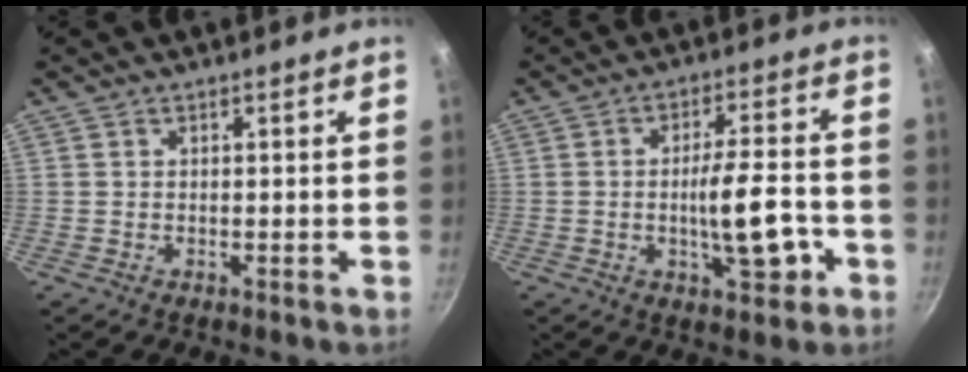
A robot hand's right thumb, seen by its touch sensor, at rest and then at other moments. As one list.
[{"total": 10.4, "force": [-2.9, 3.4, 9.4], "torque": [-0.126, 0.023, -0.042]}]